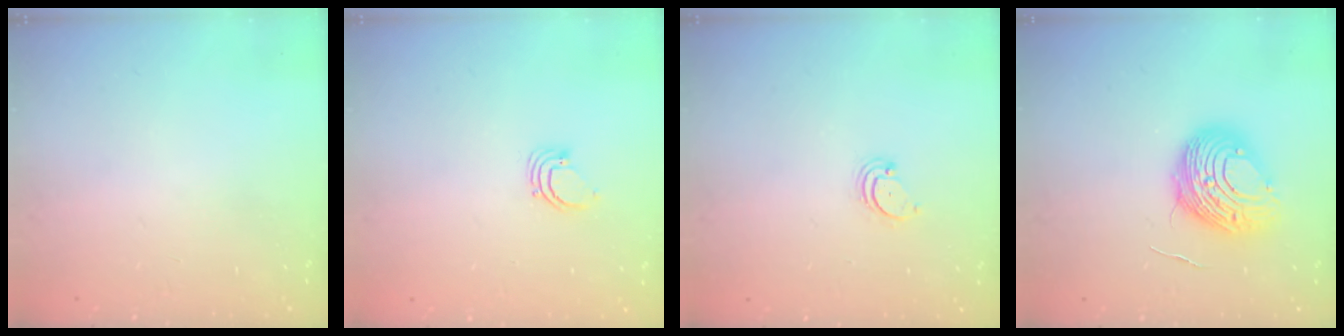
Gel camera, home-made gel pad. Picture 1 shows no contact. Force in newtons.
{"total": 2.3, "press": 2.3, "slide": 0.1}
{"total": 2.6, "press": 2.5, "slide": 0.3}
{"total": 10.8, "press": 10.8, "slide": 1.1}